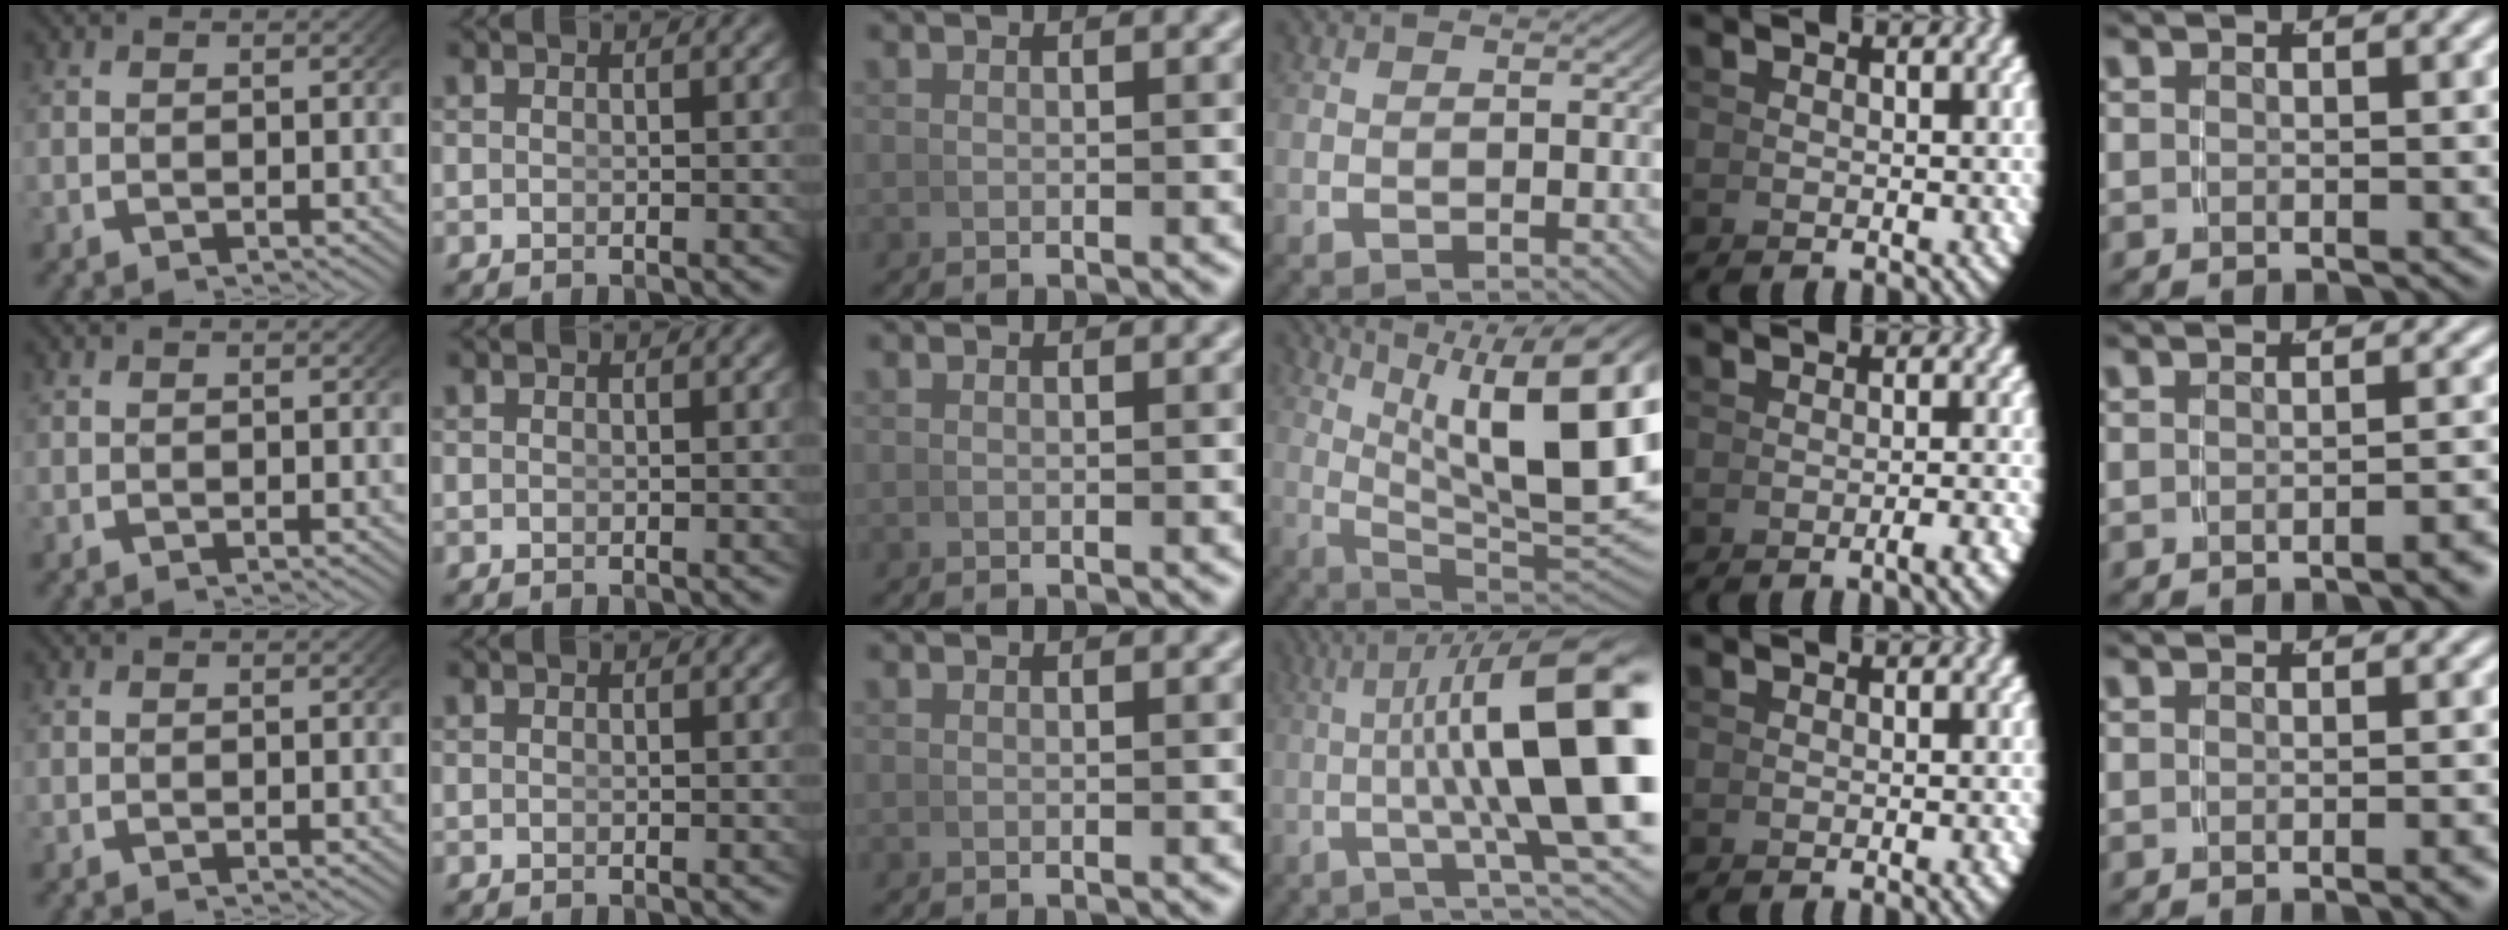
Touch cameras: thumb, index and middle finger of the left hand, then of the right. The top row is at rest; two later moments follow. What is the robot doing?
{"motion": "lift_and_place", "object": "cup"}